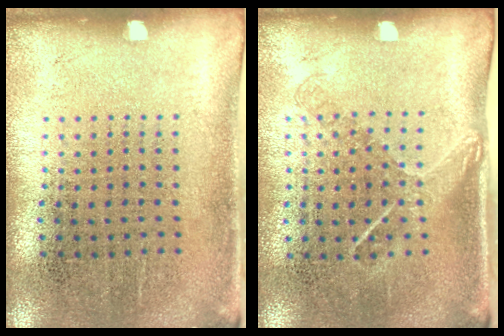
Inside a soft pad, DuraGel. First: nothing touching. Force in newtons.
{"total": 1.3, "press": 1.0, "slide": 0.9}